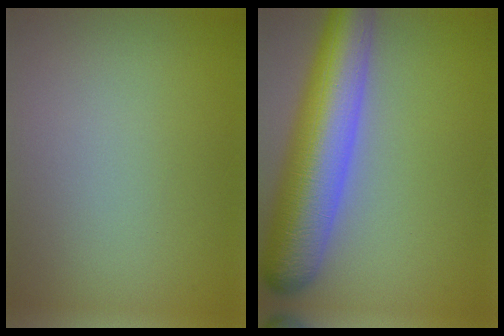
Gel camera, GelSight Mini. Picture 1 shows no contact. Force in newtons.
{"total": 9.9, "press": 9.9, "slide": 0.4}